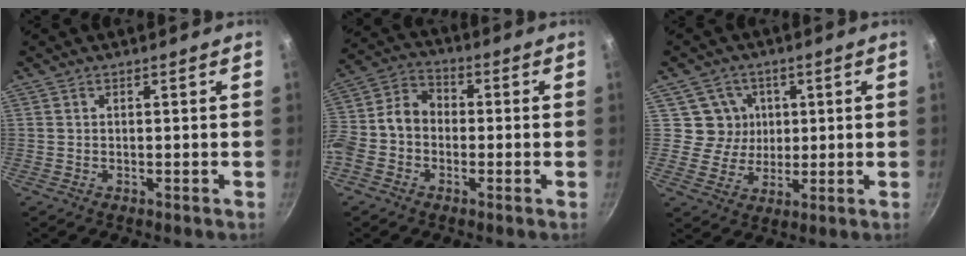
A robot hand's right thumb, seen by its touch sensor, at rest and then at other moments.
{"total": 10.3, "force": [-1.9, 8.1, 6.1], "torque": [-0.098, 0.042, -0.059]}
{"total": 6.6, "force": [1.7, 6.3, 1.1], "torque": [0.019, -0.009, 0.027]}